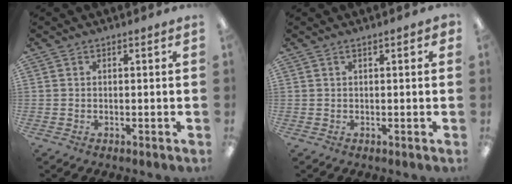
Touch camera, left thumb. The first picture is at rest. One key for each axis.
{"total": 1.1, "fx": 0.4, "fy": 0.3, "fz": 1.0, "tx": -0.010, "ty": -0.001, "tz": 0.005}